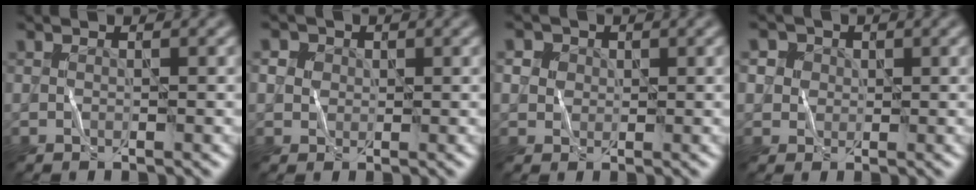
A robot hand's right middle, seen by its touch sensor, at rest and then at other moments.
{"total": 2.2, "force": [1.0, 1.9, 0.5], "torque": [-0.013, 0.010, -0.001]}
{"total": 2.6, "force": [1.4, 2.1, 0.5], "torque": [-0.020, 0.008, 0.011]}
{"total": 2.8, "force": [1.5, 2.3, 0.4], "torque": [-0.015, 0.008, 0.007]}